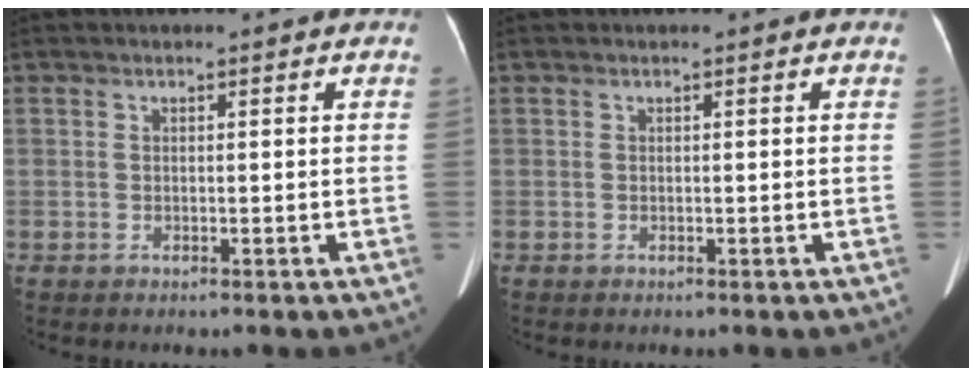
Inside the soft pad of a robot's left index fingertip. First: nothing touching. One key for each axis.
{"total": 0.0}